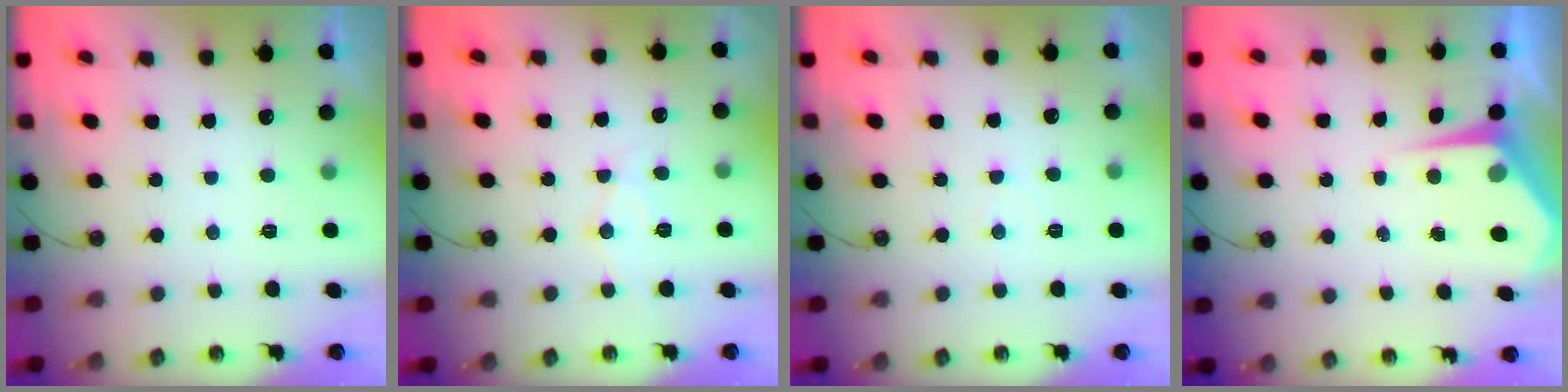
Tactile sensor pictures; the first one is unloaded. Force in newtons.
{"total": 7.3, "press": 7.3, "slide": 0.6}
{"total": 3.8, "press": 3.7, "slide": 0.5}
{"total": 4.8, "press": 4.7, "slide": 0.4}